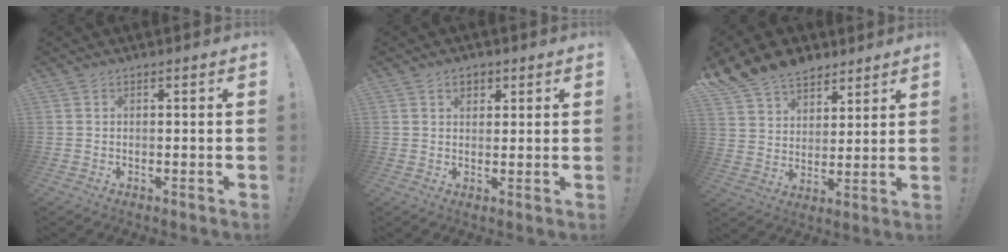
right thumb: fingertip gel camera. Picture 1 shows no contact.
{"total": 3.6, "force": [1.6, 2.7, 1.7], "torque": [-0.024, 0.002, 0.027]}
{"total": 12.4, "force": [9.5, 7.3, 3.1], "torque": [-0.076, -0.063, 0.188]}